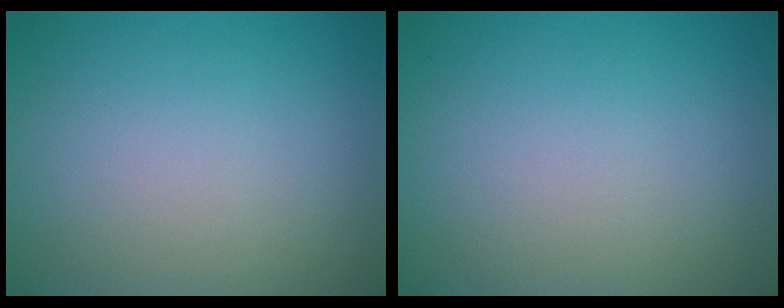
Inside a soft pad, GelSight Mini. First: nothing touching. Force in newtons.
{"total": 0.0}